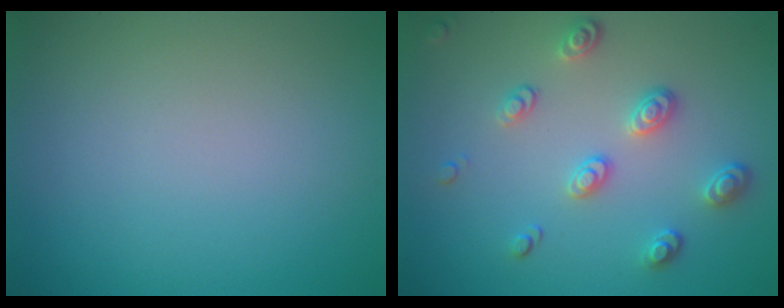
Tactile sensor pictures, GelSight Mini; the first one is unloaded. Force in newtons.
{"total": 2.8, "press": 2.4, "slide": 1.4}